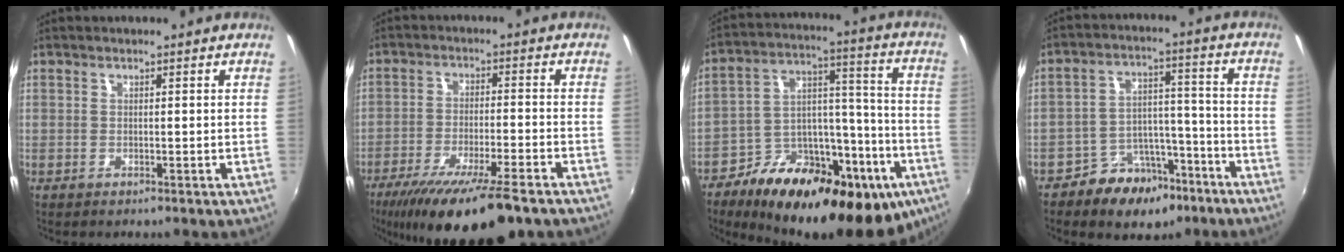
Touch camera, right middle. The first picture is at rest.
{"total": 16.4, "force": [-12.0, 2.4, 10.9], "torque": [-0.205, -0.049, -0.195]}
{"total": 31.4, "force": [-18.2, 14.7, 20.9], "torque": [-0.323, 0.015, -0.259]}
{"total": 10.8, "force": [-7.3, 6.8, 4.1], "torque": [-0.072, 0.031, -0.097]}